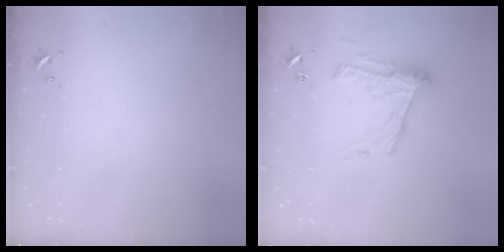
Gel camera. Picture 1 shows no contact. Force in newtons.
{"total": 15.1, "press": 15.0, "slide": 0.7}